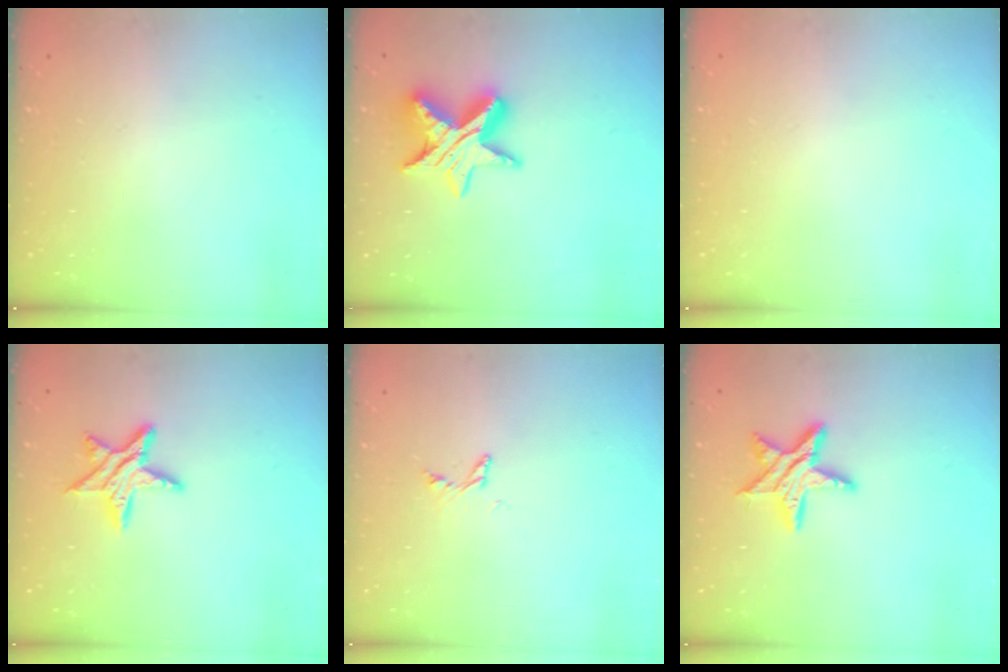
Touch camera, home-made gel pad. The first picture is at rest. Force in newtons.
{"total": 12.7, "press": 12.7, "slide": 0.8}
{"total": 0.0}
{"total": 10.4, "press": 10.4, "slide": 0.5}
{"total": 2.7, "press": 2.7, "slide": 0.1}
{"total": 12.4, "press": 12.4, "slide": 0.8}